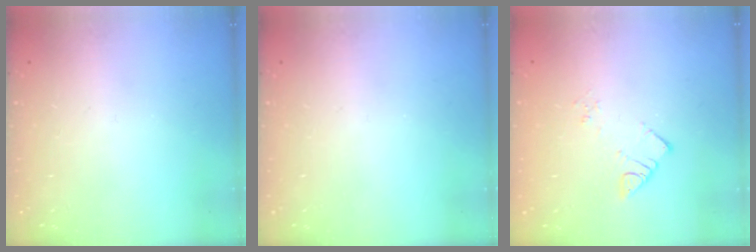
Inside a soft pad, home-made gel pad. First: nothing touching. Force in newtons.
{"total": 0.0}
{"total": 3.0, "press": 3.0, "slide": 0.4}